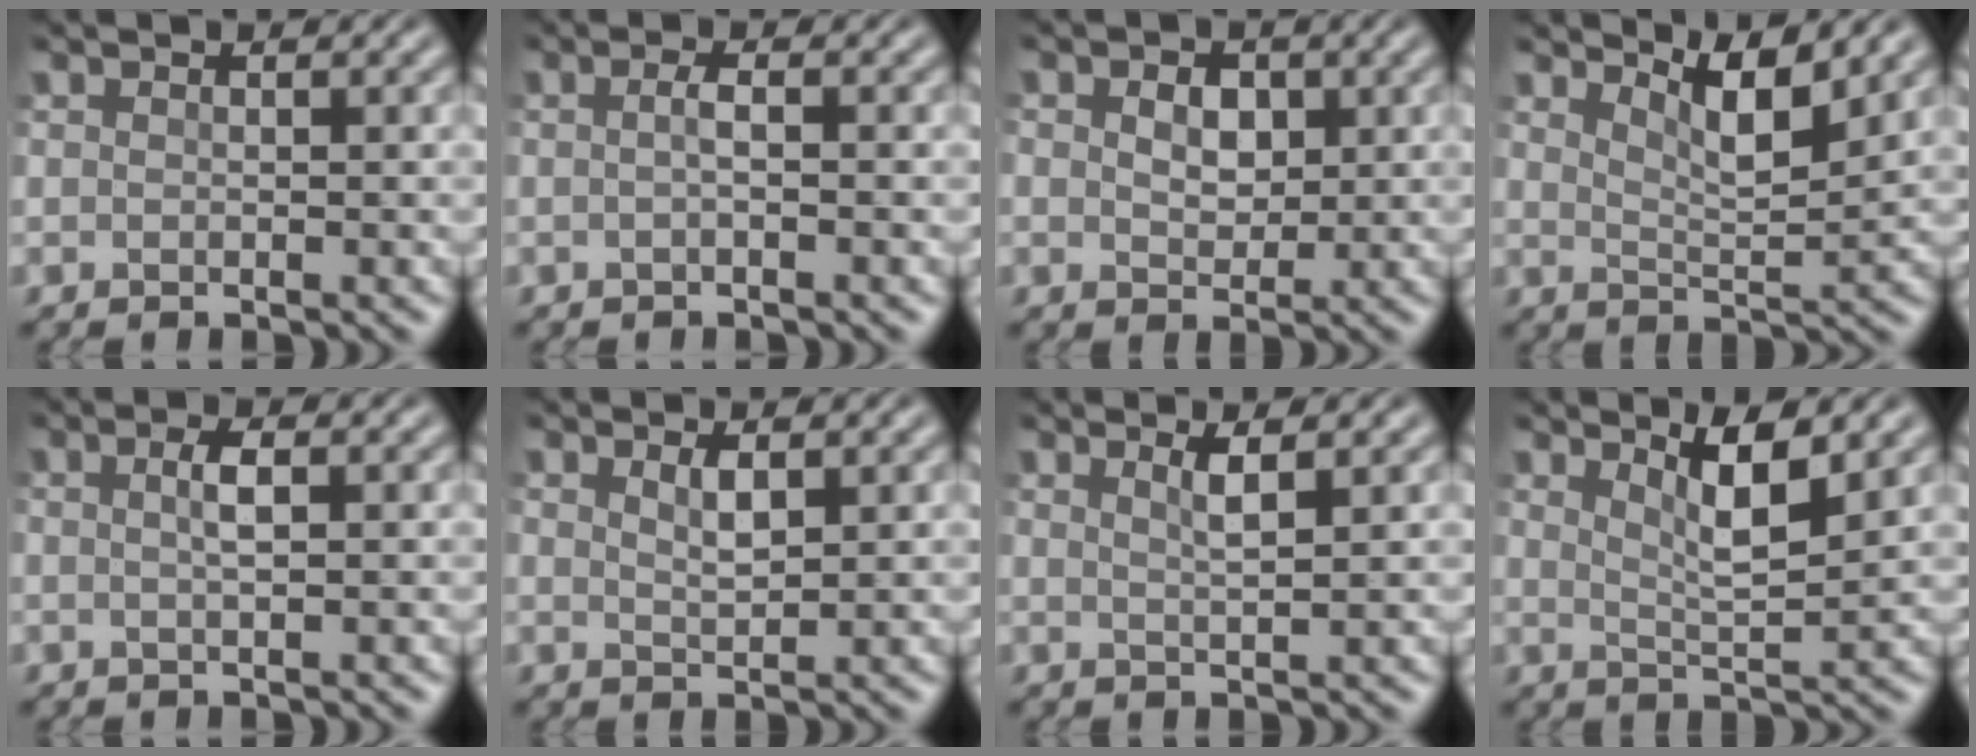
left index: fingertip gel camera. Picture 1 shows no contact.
{"total": 1.1, "force": [-0.5, 0.2, 0.9], "torque": [-0.021, 0.003, -0.009]}
{"total": 2.4, "force": [0.3, 1.8, 1.5], "torque": [-0.033, -0.003, 0.003]}
{"total": 3.9, "force": [2.7, 0.9, 2.6], "torque": [-0.046, -0.006, 0.046]}
{"total": 1.5, "force": [0.0, 0.4, 1.5], "torque": [-0.029, 0.002, -0.001]}
{"total": 1.1, "force": [0.5, 0.3, 0.9], "torque": [-0.021, -0.003, 0.011]}
{"total": 1.7, "force": [0.6, 0.4, 1.5], "torque": [-0.019, 0.000, 0.008]}
{"total": 3.5, "force": [1.9, 0.8, 2.9], "torque": [-0.047, -0.007, 0.033]}